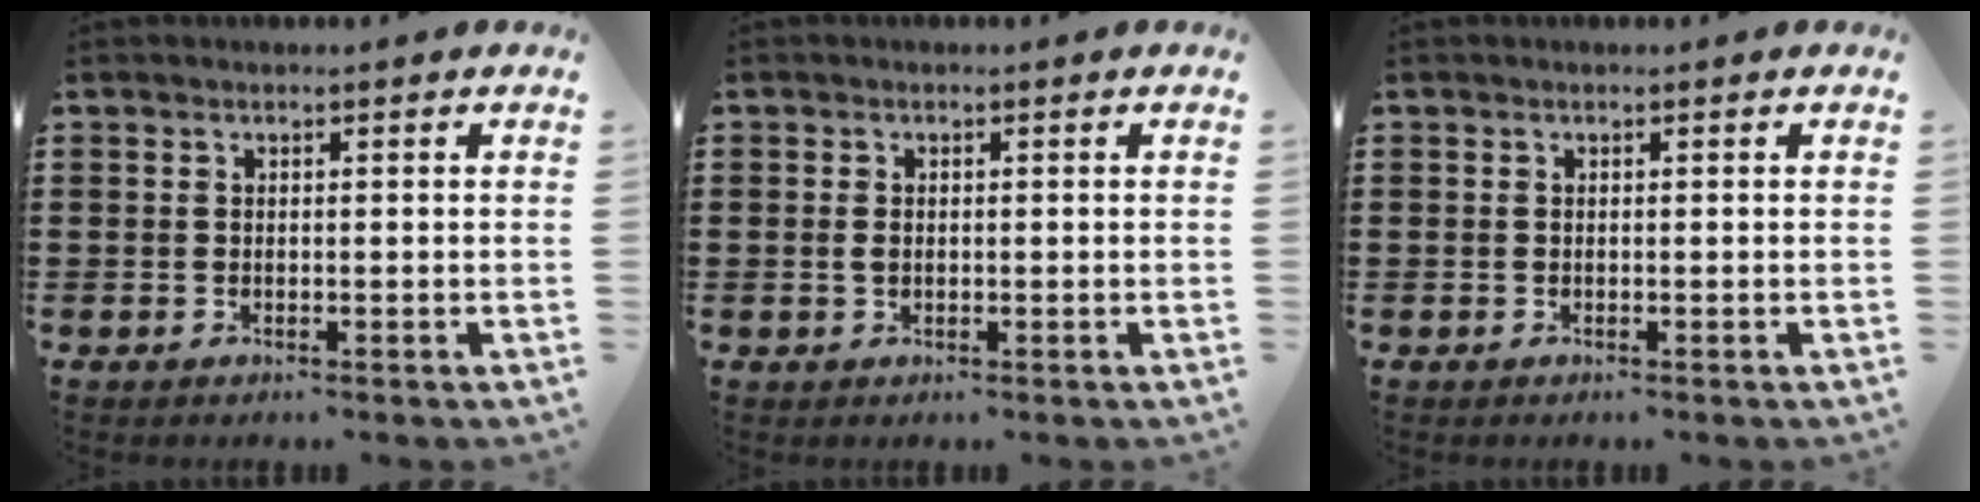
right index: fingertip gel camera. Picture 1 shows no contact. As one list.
[{"total": 1.2, "force": [-0.1, 0.8, 1.0], "torque": [-0.021, 0.004, -0.002]}, {"total": 0.0}]